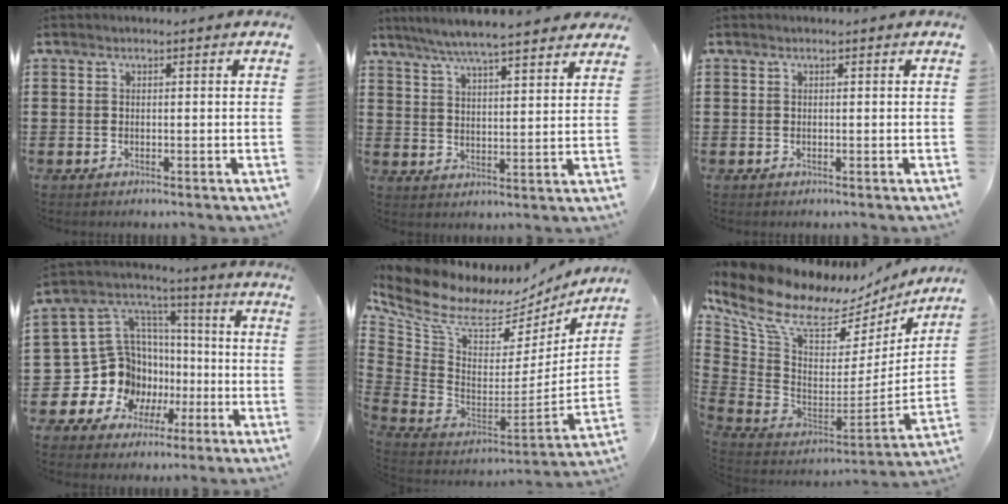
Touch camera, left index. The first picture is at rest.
{"total": 6.0, "force": [5.5, 0.1, 2.4], "torque": [-0.067, -0.022, 0.096]}
{"total": 0.0}
{"total": 14.1, "force": [-3.4, 13.1, 4.0], "torque": [-0.130, -0.023, -0.033]}
{"total": 8.3, "force": [5.8, 4.1, 4.3], "torque": [-0.134, -0.059, 0.092]}
{"total": 11.4, "force": [7.2, 5.0, 7.2], "torque": [-0.182, -0.052, 0.120]}